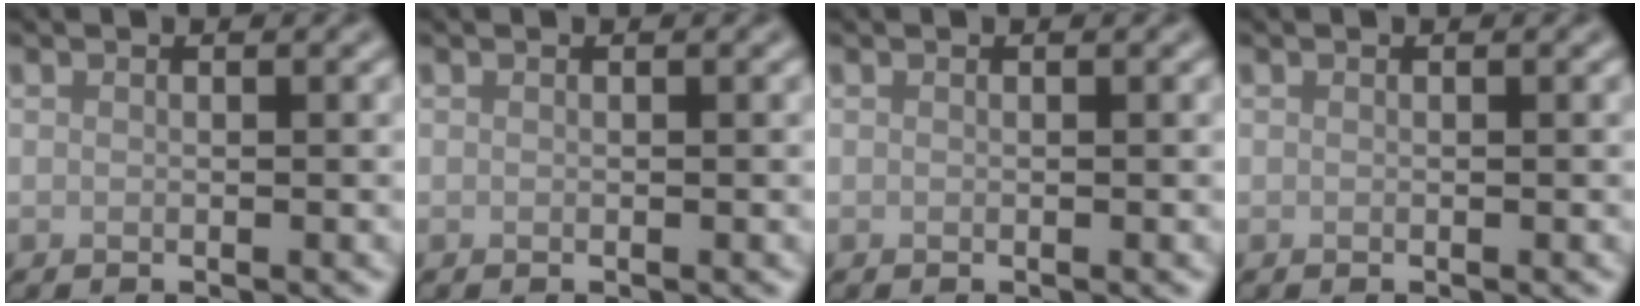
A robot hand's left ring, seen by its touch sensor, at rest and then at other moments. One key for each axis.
{"total": 0.0}
{"total": 0.0}
{"total": 0.0}